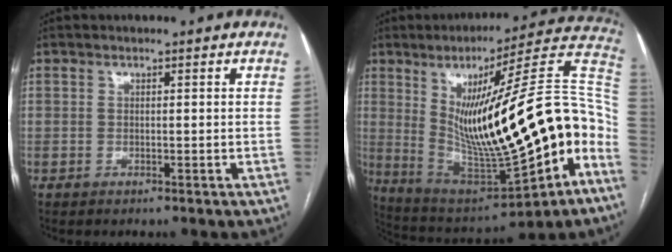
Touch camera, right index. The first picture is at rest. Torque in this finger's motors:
{"motor_torque": [2.01, 0.13, 0.92, 0.21]}